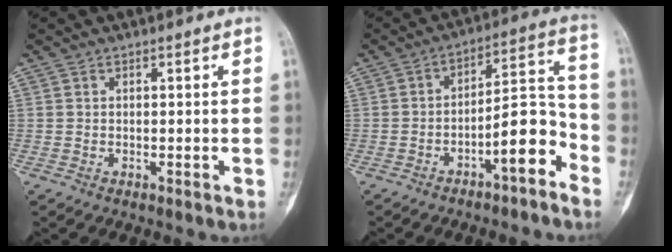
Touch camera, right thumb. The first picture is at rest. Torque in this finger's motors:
{"motor_torque": [0.72, 1.09, 0.94, -0.49, 0.20]}